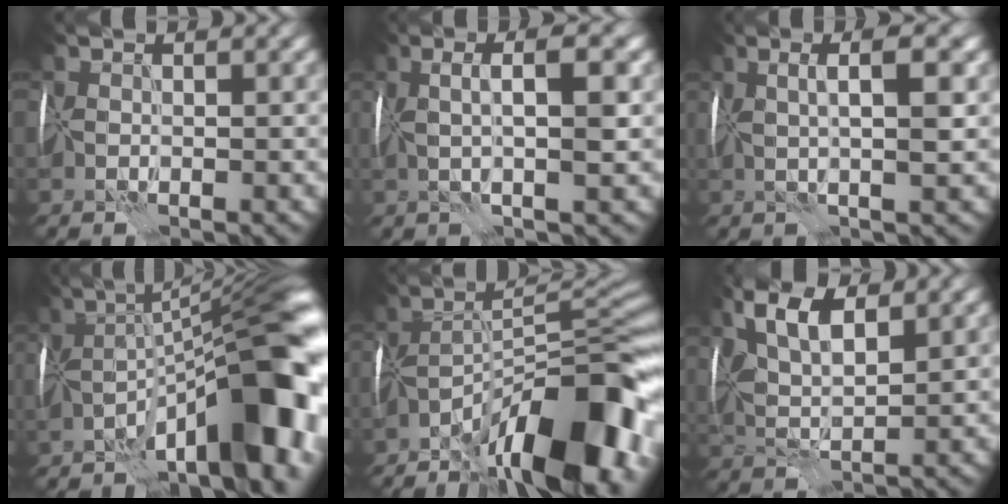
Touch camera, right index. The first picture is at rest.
{"total": 4.4, "force": [0.7, 0.5, 4.4], "torque": [-0.070, 0.005, 0.007]}
{"total": 4.4, "force": [0.9, 0.6, 4.3], "torque": [-0.063, 0.006, 0.009]}
{"total": 14.6, "force": [-5.0, 4.2, 13.1], "torque": [-0.164, 0.008, -0.085]}
{"total": 14.5, "force": [-8.8, 4.1, 10.8], "torque": [-0.156, 0.005, -0.153]}
{"total": 6.0, "force": [2.7, 2.4, 4.8], "torque": [-0.096, 0.006, 0.047]}